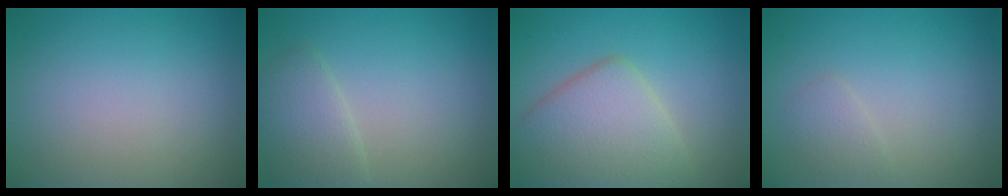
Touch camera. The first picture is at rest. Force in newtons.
{"total": 2.8, "press": 2.8, "slide": 0.2}
{"total": 6.6, "press": 6.6, "slide": 0.3}
{"total": 1.2, "press": 1.2, "slide": 0.1}